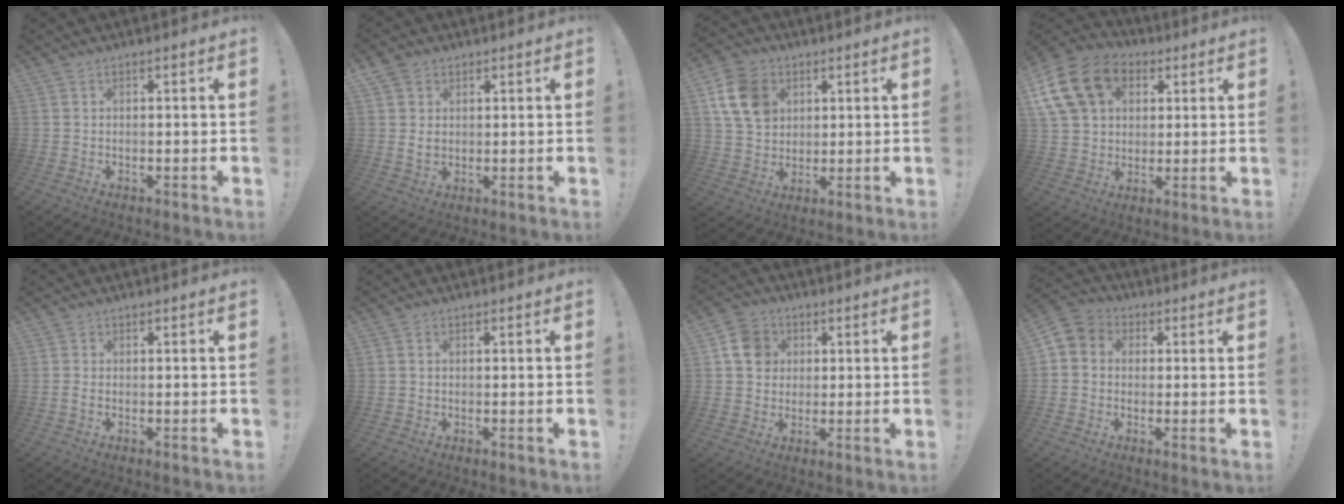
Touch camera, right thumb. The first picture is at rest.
{"total": 4.9, "force": [1.8, 3.9, 2.4], "torque": [-0.028, -0.003, 0.033]}
{"total": 14.2, "force": [5.1, 11.1, 7.3], "torque": [-0.113, -0.011, 0.104]}
{"total": 18.6, "force": [6.7, 14.2, 9.9], "torque": [-0.161, -0.015, 0.135]}
{"total": 1.0, "force": [-0.3, 0.5, 0.8], "torque": [-0.007, -0.002, -0.006]}
{"total": 0.6, "force": [-0.2, 0.6, 0.2], "torque": [-0.007, 0.005, -0.002]}
{"total": 9.5, "force": [2.6, 8.4, 3.4], "torque": [-0.038, -0.006, 0.053]}
{"total": 5.8, "force": [-0.7, 5.3, 2.3], "torque": [-0.035, 0.013, -0.011]}